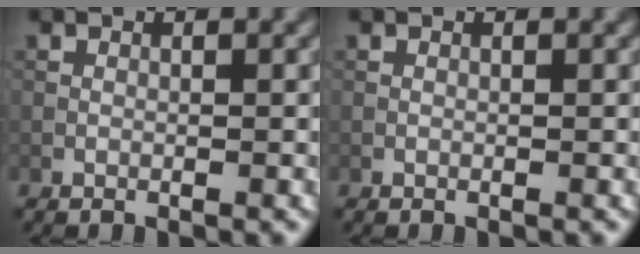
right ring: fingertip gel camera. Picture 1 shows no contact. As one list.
[{"total": 0.0}]